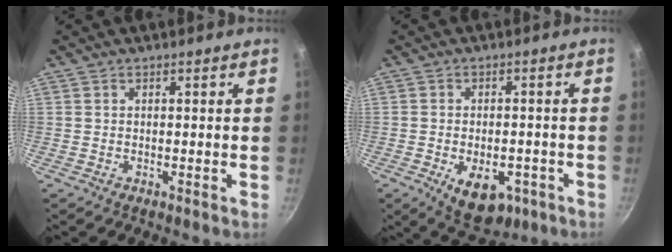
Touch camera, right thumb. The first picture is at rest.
{"total": 10.1, "force": [-4.0, 5.9, 7.2], "torque": [-0.073, 0.011, -0.042]}